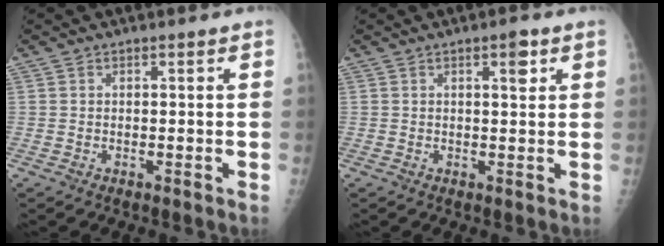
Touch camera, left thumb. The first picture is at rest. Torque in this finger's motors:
{"motor_torque": [0.49, 0.34, 0.10, -0.22, 0.00]}